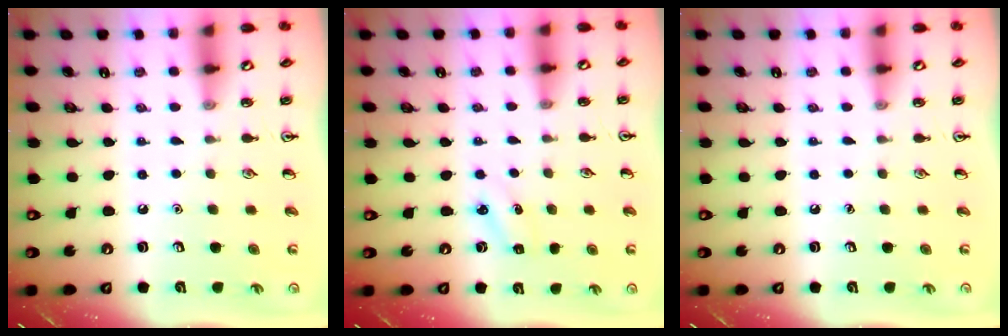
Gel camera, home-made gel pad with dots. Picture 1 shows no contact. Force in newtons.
{"total": 2.5, "press": 2.4, "slide": 0.8}
{"total": 0.0}